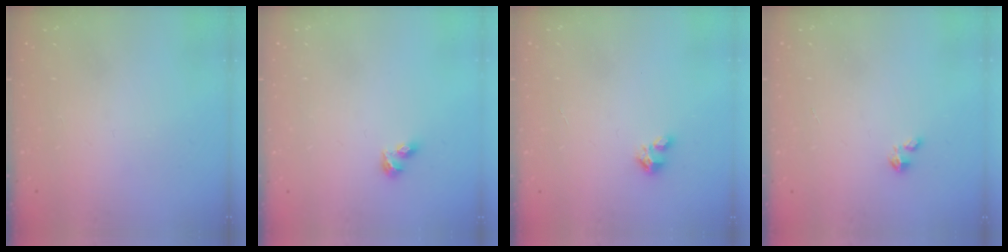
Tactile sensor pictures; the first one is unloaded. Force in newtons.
{"total": 3.4, "press": 3.3, "slide": 1.0}
{"total": 1.6, "press": 1.6, "slide": 0.1}
{"total": 1.4, "press": 1.4, "slide": 0.2}